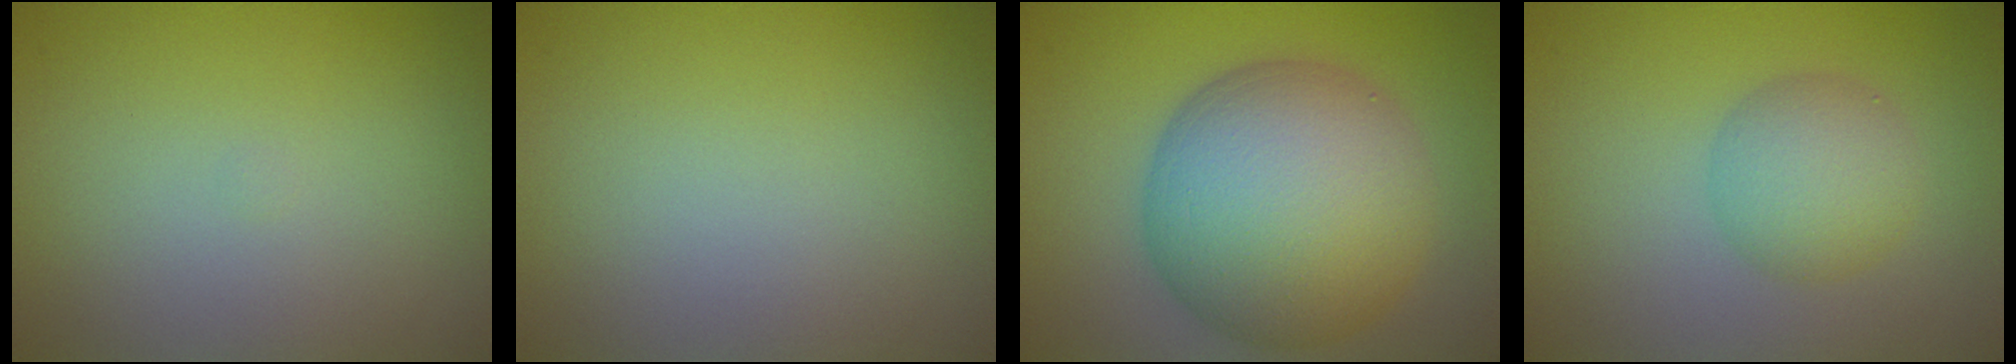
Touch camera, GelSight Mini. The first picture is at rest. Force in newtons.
{"total": 0.0}
{"total": 13.3, "press": 13.3, "slide": 0.5}
{"total": 3.7, "press": 3.7, "slide": 0.3}